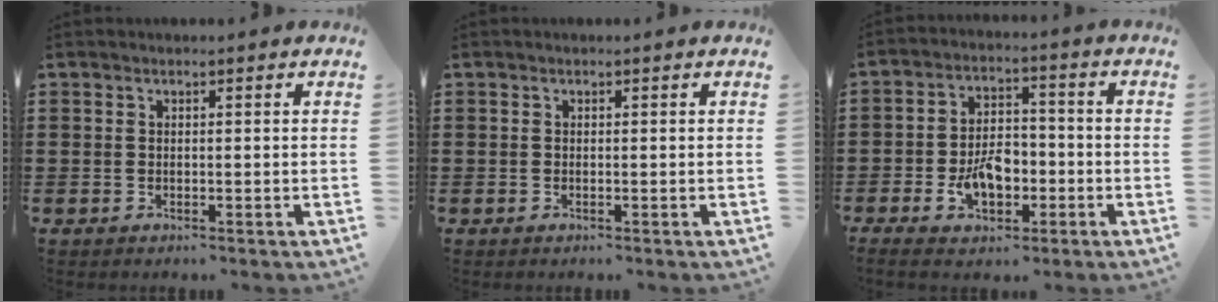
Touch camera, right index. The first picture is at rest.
{"total": 0.0}
{"total": 7.5, "force": [-2.5, 4.4, 5.5], "torque": [-0.112, 0.000, -0.050]}